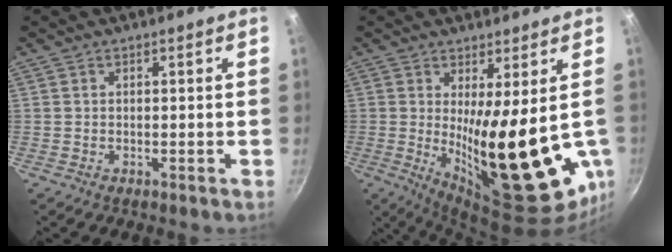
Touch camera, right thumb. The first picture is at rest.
{"total": 20.9, "force": [-0.3, 5.9, 20.0], "torque": [-0.278, -0.050, 0.020]}